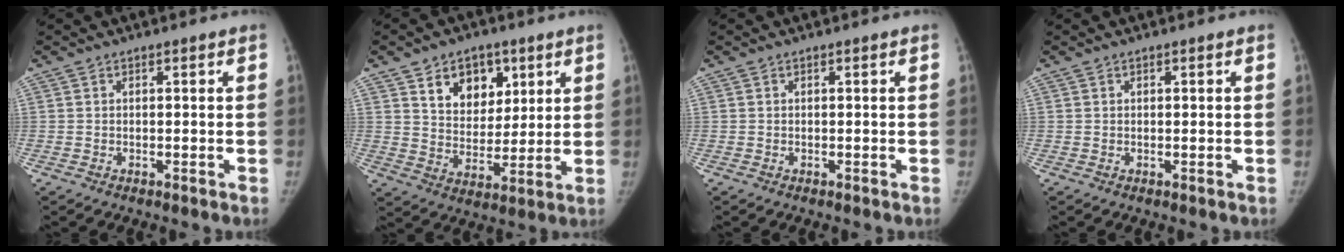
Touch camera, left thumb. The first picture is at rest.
{"total": 11.4, "force": [5.5, 8.0, 5.9], "torque": [-0.049, -0.029, 0.096]}
{"total": 0.0}
{"total": 0.0}